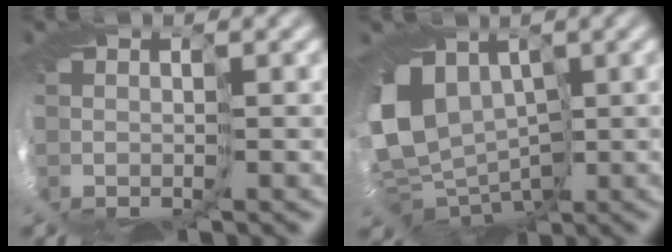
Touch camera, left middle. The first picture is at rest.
{"total": 8.4, "force": [1.2, 6.9, 4.7], "torque": [-0.104, -0.012, 0.029]}